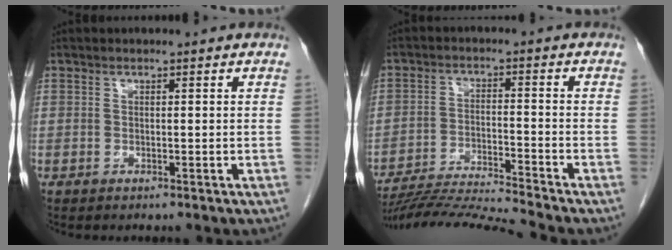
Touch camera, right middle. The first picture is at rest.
{"total": 11.3, "force": [-10.7, -2.7, 2.5], "torque": [-0.032, -0.009, -0.191]}